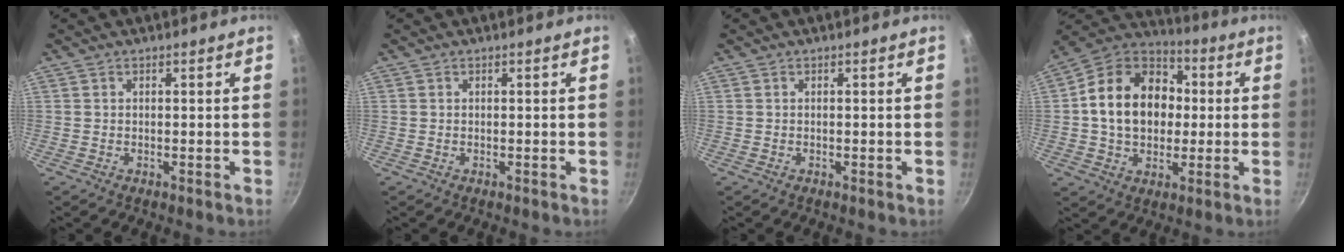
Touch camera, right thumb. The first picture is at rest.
{"total": 0.0}
{"total": 0.0}
{"total": 18.8, "force": [1.4, 14.4, 12.0], "torque": [-0.177, 0.030, 0.013]}